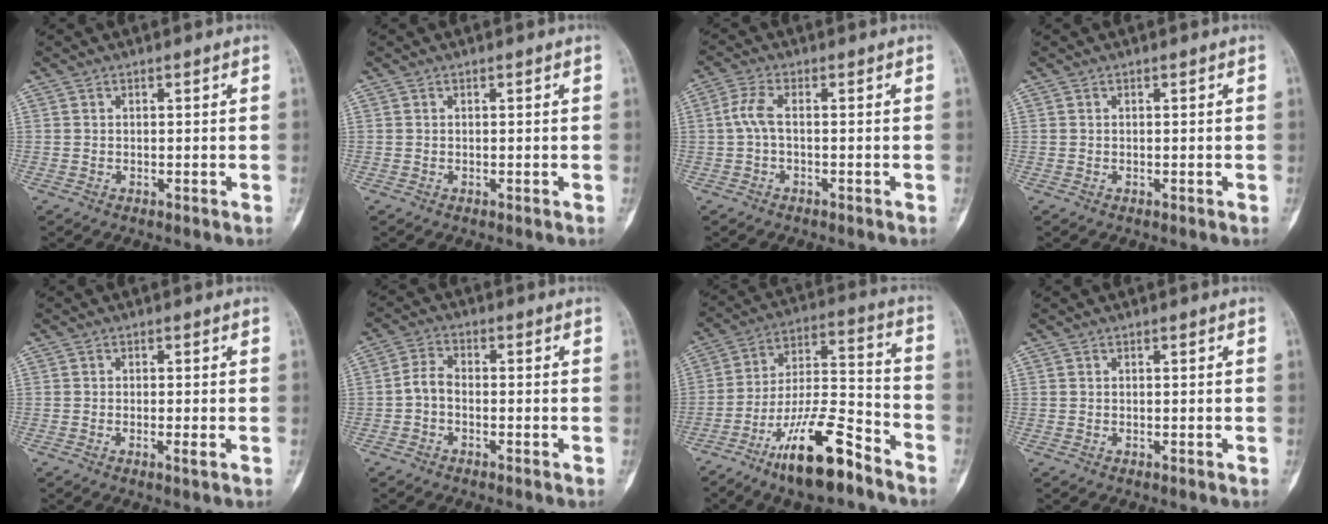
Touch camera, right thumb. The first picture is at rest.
{"total": 0.0}
{"total": 3.5, "force": [-0.5, 1.1, 3.3], "torque": [-0.083, 0.010, -0.014]}
{"total": 0.0}
{"total": 1.4, "force": [-0.5, 0.0, 1.3], "torque": [-0.026, -0.005, -0.011]}
{"total": 3.3, "force": [-1.2, 1.9, 2.4], "torque": [-0.049, 0.019, -0.032]}
{"total": 17.2, "force": [-11.3, 4.8, 12.0], "torque": [-0.211, 0.081, -0.202]}
{"total": 0.0}